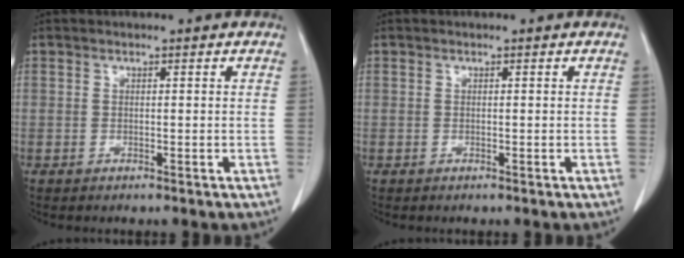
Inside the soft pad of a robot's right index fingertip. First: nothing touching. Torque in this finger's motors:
{"motor_torque": [0.01, 0.00, 0.00, 0.00]}